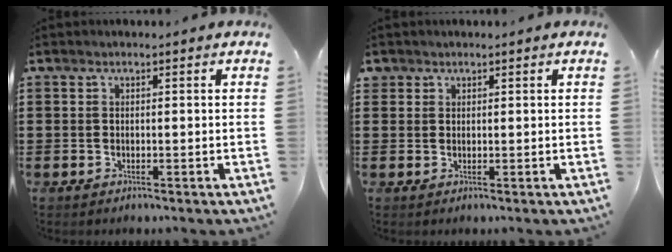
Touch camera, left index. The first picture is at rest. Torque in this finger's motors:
{"motor_torque": [0.33, -0.46, -0.05, -0.02]}